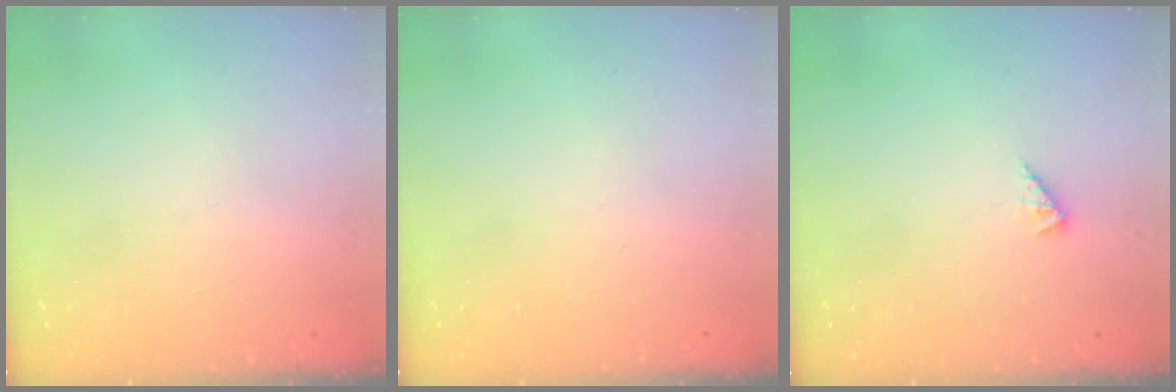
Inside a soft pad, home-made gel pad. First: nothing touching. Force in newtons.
{"total": 0.0}
{"total": 1.9, "press": 1.9, "slide": 0.4}